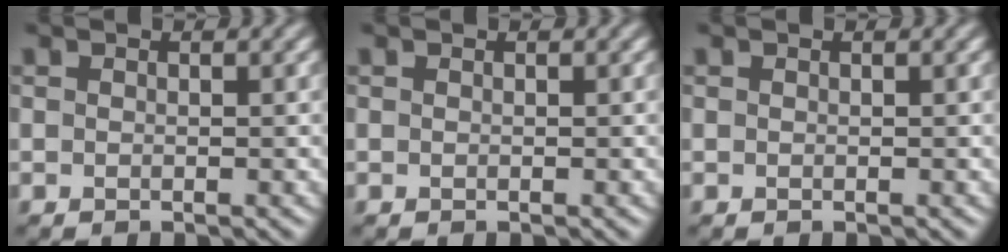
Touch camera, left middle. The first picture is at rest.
{"total": 0.0}
{"total": 0.0}